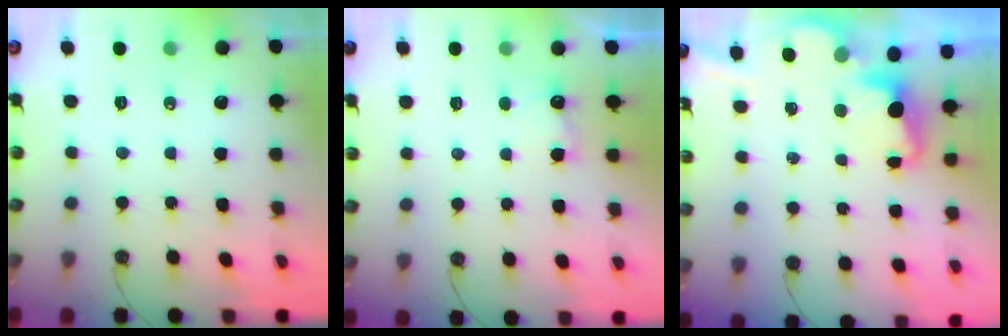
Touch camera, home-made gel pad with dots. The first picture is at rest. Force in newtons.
{"total": 4.9, "press": 4.8, "slide": 1.0}
{"total": 3.5, "press": 3.4, "slide": 0.8}